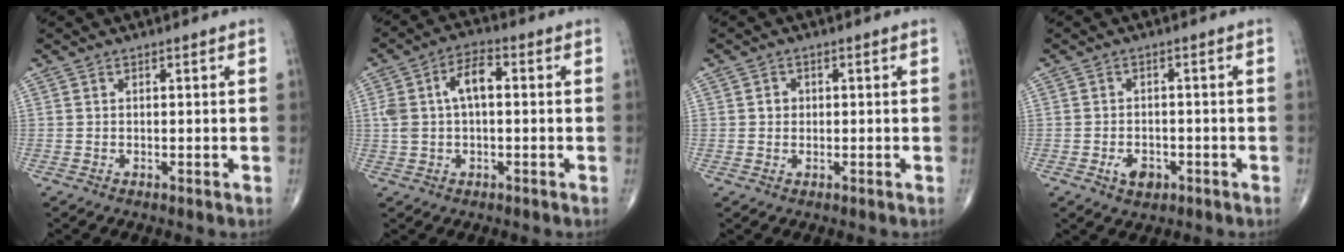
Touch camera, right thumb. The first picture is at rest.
{"total": 8.0, "force": [1.0, 4.2, 6.7], "torque": [-0.136, 0.027, 0.017]}
{"total": 1.9, "force": [0.2, 1.7, 0.7], "torque": [-0.001, 0.003, 0.003]}
{"total": 3.6, "force": [-1.6, 2.4, 2.2], "torque": [-0.027, 0.005, -0.023]}